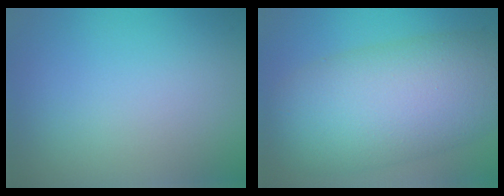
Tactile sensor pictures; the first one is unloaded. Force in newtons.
{"total": 11.5, "press": 11.5, "slide": 0.3}